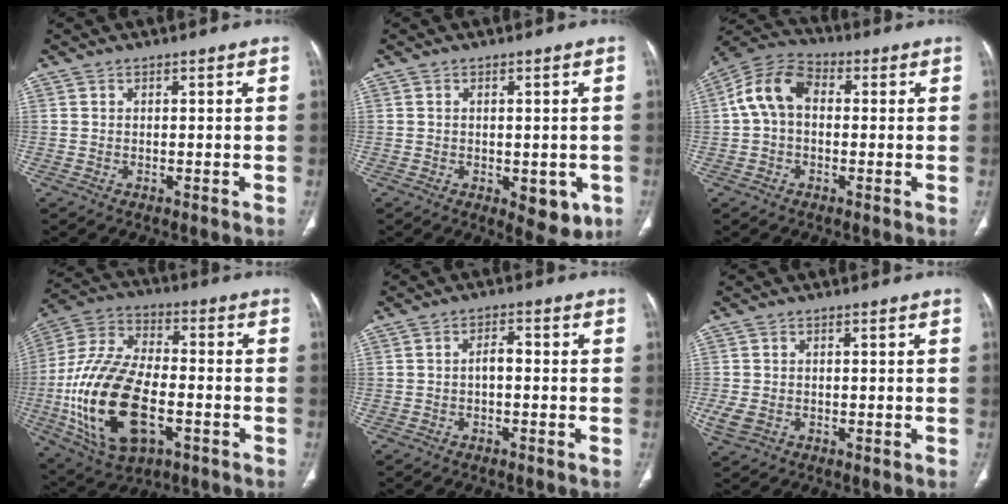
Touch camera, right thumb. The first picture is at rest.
{"total": 6.6, "force": [-1.9, 3.4, 5.3], "torque": [-0.045, -0.006, -0.014]}
{"total": 9.8, "force": [0.7, 6.8, 7.0], "torque": [-0.129, 0.031, 0.002]}
{"total": 23.4, "force": [-5.6, 12.6, 18.9], "torque": [-0.381, 0.015, -0.090]}
{"total": 2.5, "force": [-0.4, 1.2, 2.1], "torque": [-0.033, 0.011, -0.010]}
{"total": 3.5, "force": [-0.7, 2.7, 2.1], "torque": [-0.053, 0.001, -0.007]}